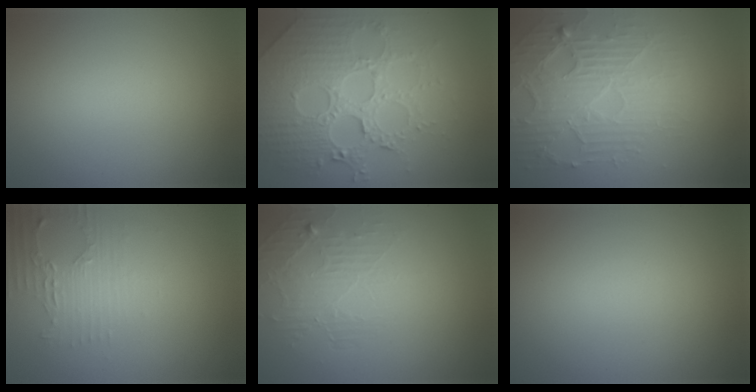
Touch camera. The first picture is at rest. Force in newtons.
{"total": 8.1, "press": 5.9, "slide": 5.5}
{"total": 5.3, "press": 4.4, "slide": 3.0}
{"total": 2.4, "press": 2.3, "slide": 0.9}
{"total": 2.0, "press": 1.1, "slide": 1.7}
{"total": 0.0}